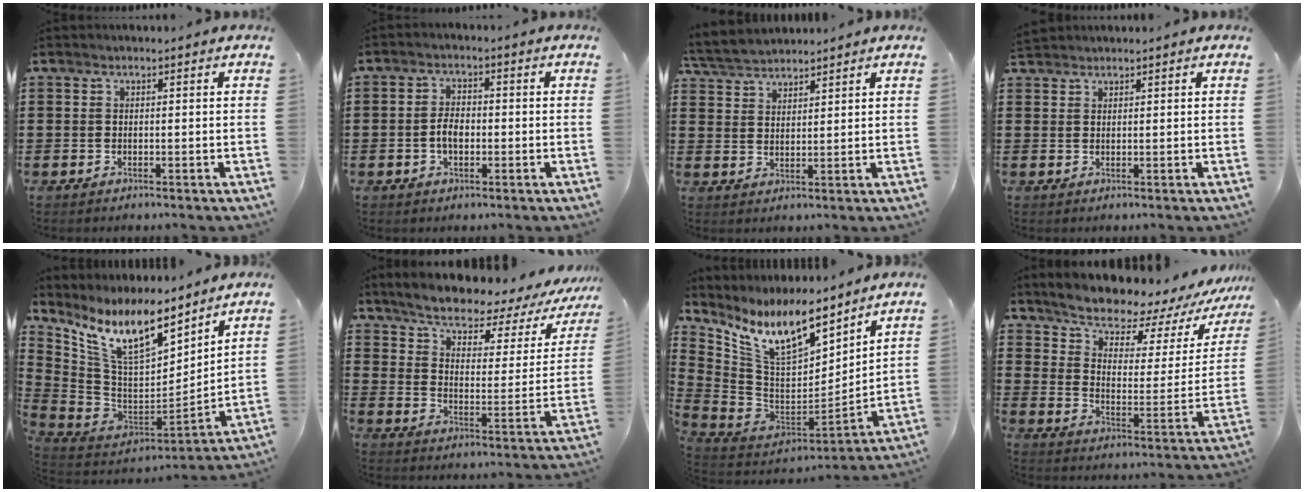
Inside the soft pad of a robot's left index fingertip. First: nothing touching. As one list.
[{"total": 3.1, "force": [-0.6, 1.8, 2.5], "torque": [-0.055, 0.002, -0.015]}, {"total": 4.1, "force": [3.9, 0.9, 0.9], "torque": [-0.032, -0.008, 0.072]}, {"total": 1.3, "force": [1.3, 0.2, 0.1], "torque": [-0.006, 0.000, 0.026]}, {"total": 13.0, "force": [8.9, 3.8, 8.6], "torque": [-0.188, -0.055, 0.159]}, {"total": 5.8, "force": [5.0, 1.1, 2.7], "torque": [-0.071, -0.041, 0.078]}, {"total": 13.3, "force": [9.2, 4.3, 8.5], "torque": [-0.195, -0.059, 0.163]}, {"total": 8.0, "force": [7.4, 1.8, 2.3], "torque": [-0.069, -0.060, 0.125]}]